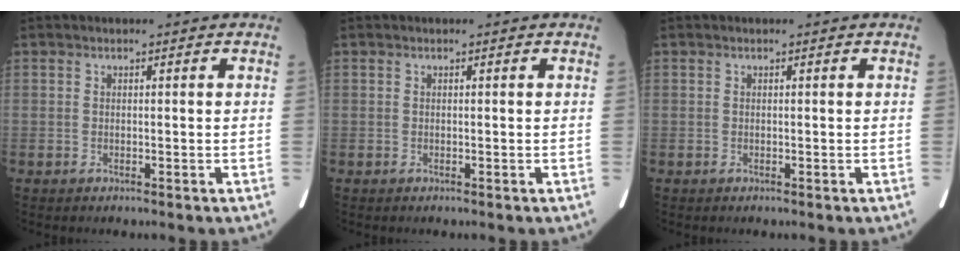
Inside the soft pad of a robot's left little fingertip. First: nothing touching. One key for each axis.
{"total": 0.0}
{"total": 0.0}